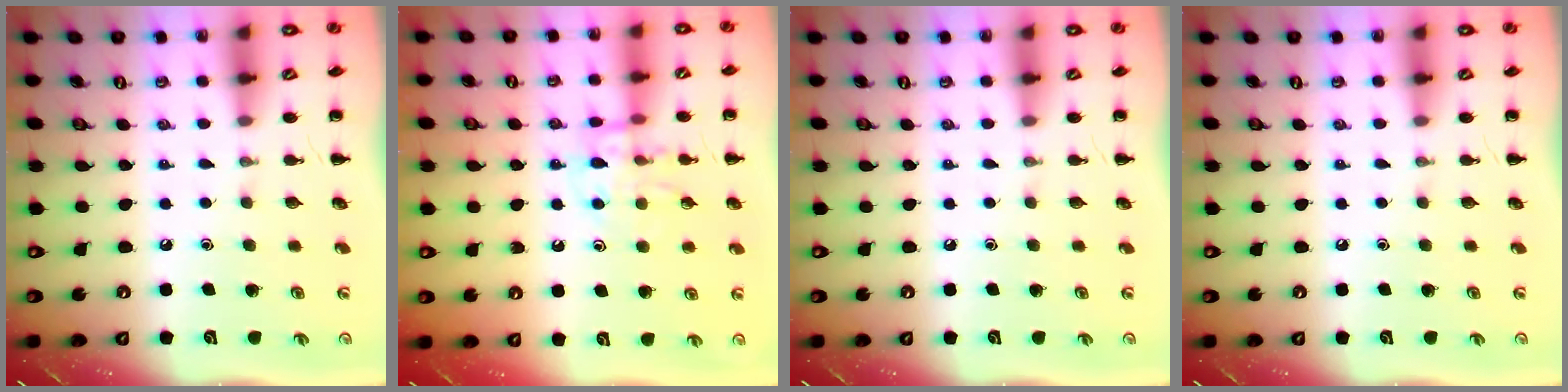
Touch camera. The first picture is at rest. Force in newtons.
{"total": 12.4, "press": 12.4, "slide": 0.9}
{"total": 0.0}
{"total": 0.0}